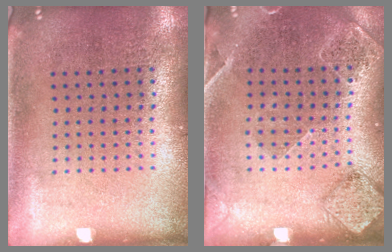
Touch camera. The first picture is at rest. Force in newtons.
{"total": 1.6, "press": 1.6, "slide": 0.4}